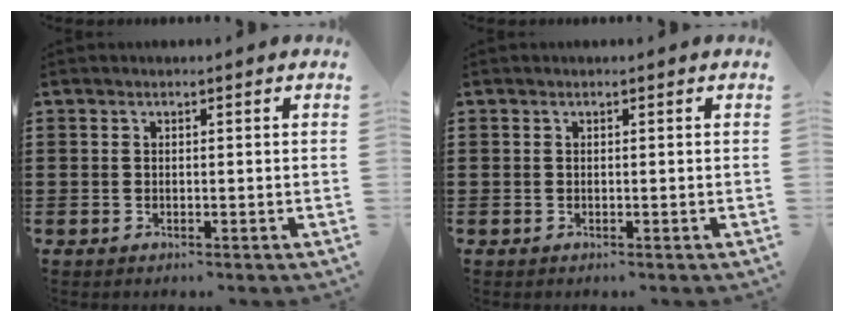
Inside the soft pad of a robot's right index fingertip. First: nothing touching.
{"total": 0.0}